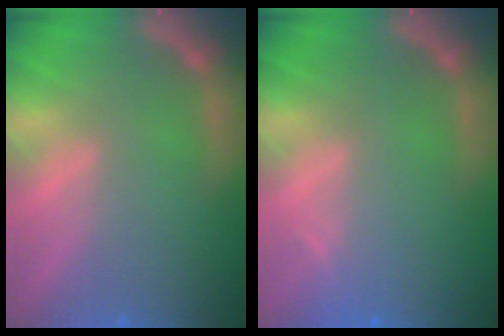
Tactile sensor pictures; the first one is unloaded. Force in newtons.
{"total": 0.9}